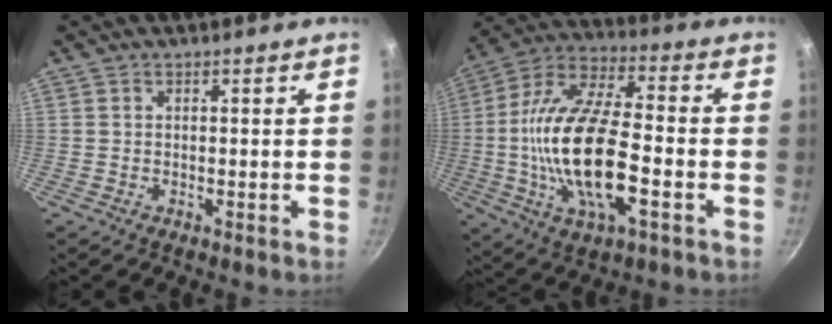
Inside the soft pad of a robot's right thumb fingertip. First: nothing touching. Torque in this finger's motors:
{"motor_torque": [0.08, 1.72, 2.32, -0.44, 0.82]}